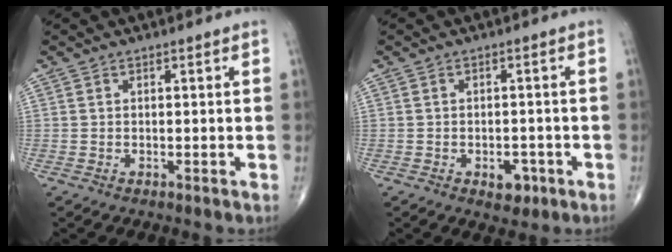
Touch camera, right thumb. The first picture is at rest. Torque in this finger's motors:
{"motor_torque": [0.63, 0.30, 0.16, -0.41, 0.04]}